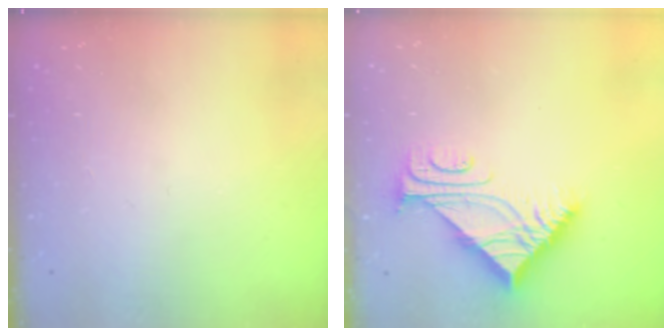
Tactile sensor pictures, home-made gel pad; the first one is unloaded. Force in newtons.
{"total": 8.2, "press": 8.2, "slide": 0.4}